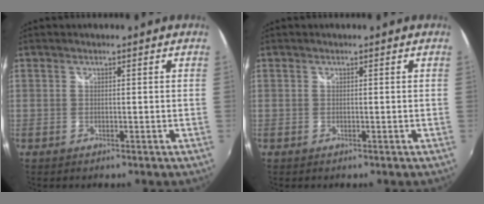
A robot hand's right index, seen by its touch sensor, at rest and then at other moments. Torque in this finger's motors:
{"motor_torque": [-0.02, -0.01, 0.00, 0.01]}